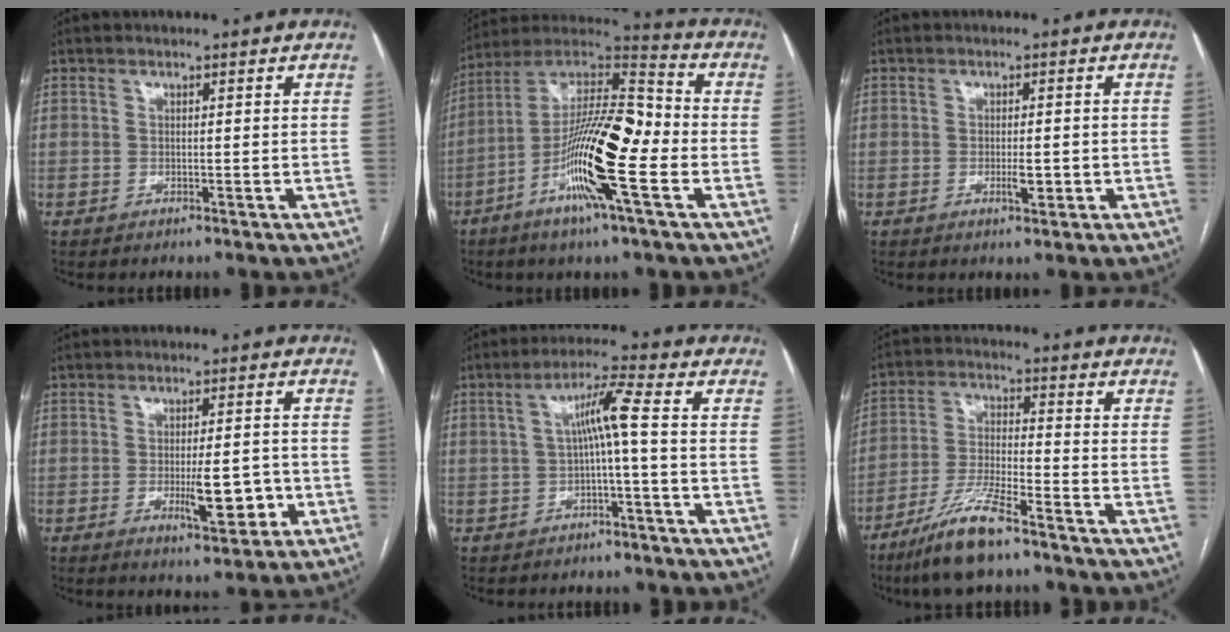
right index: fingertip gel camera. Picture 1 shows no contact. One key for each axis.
{"total": 19.5, "fx": -5.5, "fy": 2.6, "fz": 18.5, "tx": -0.346, "ty": 0.000, "tz": -0.100}
{"total": 2.8, "fx": -0.8, "fy": 0.8, "fz": 2.6, "tx": -0.044, "ty": -0.001, "tz": -0.010}
{"total": 7.2, "fx": -2.1, "fy": 1.7, "fz": 6.7, "tx": -0.100, "ty": -0.005, "tz": -0.026}
{"total": 5.7, "fx": -0.3, "fy": -0.3, "fz": 5.6, "tx": -0.096, "ty": 0.022, "tz": -0.001}
{"total": 10.4, "fx": -7.5, "fy": 1.1, "fz": 7.2, "tx": -0.150, "ty": -0.025, "tz": -0.143}